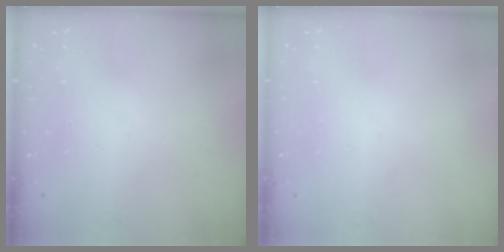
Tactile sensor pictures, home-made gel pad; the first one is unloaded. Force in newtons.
{"total": 0.0}